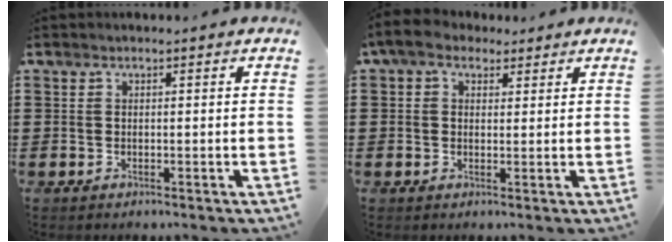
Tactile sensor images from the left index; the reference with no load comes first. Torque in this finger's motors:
{"motor_torque": [1.25, -0.88, -0.18, -0.21]}